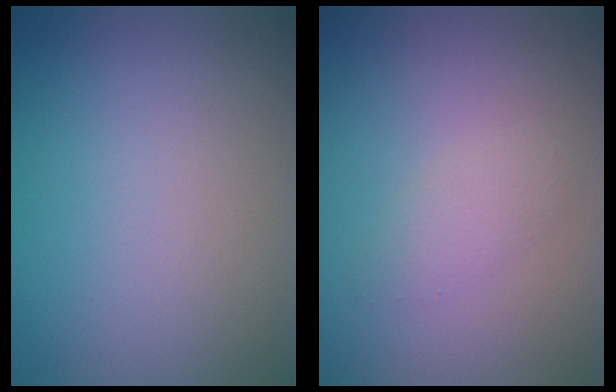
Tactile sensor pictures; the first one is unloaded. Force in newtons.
{"total": 1.6, "press": 1.6, "slide": 0.1}